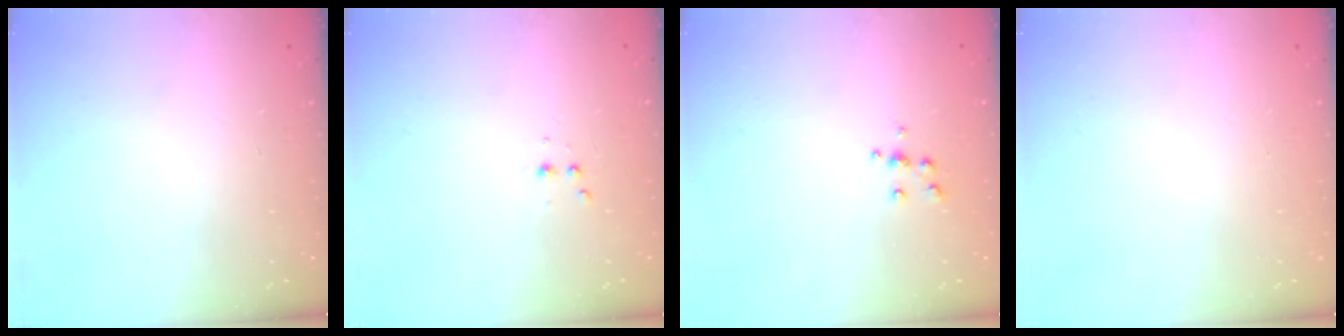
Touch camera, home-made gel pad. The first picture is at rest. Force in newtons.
{"total": 2.5, "press": 2.4, "slide": 0.5}
{"total": 4.8, "press": 4.7, "slide": 0.6}
{"total": 0.0}